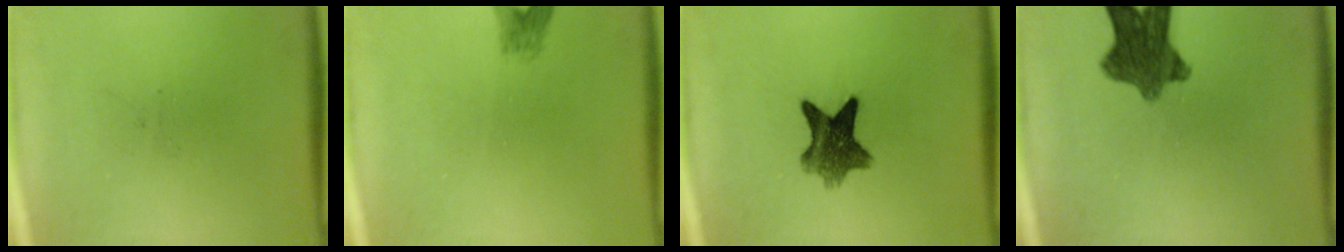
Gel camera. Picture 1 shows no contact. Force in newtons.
{"total": 1.8}
{"total": 7.8}
{"total": 9.3}